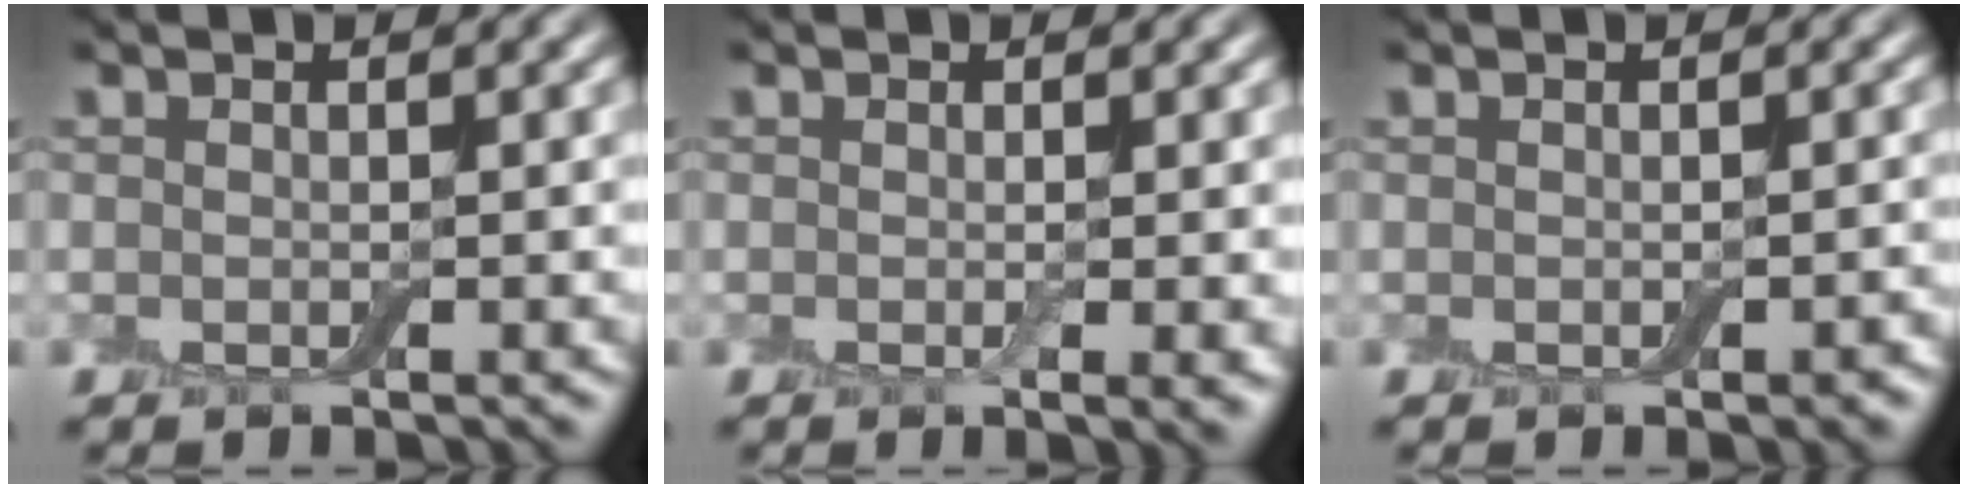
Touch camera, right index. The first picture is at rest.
{"total": 1.4, "force": [0.1, 0.1, 1.4], "torque": [-0.019, -0.005, -0.001]}
{"total": 0.9, "force": [-0.2, 0.5, 0.7], "torque": [-0.012, -0.002, -0.002]}